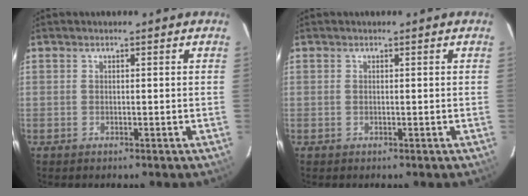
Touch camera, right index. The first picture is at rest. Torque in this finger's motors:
{"motor_torque": [0.00, 0.00, 0.03, 0.00]}